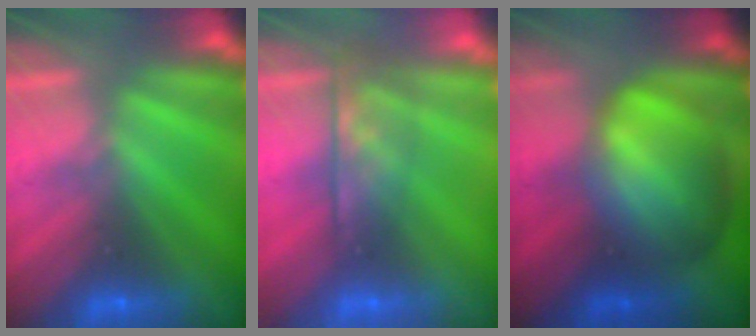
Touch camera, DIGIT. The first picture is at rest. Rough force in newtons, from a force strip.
{"total": 4.4}
{"total": 8.3}